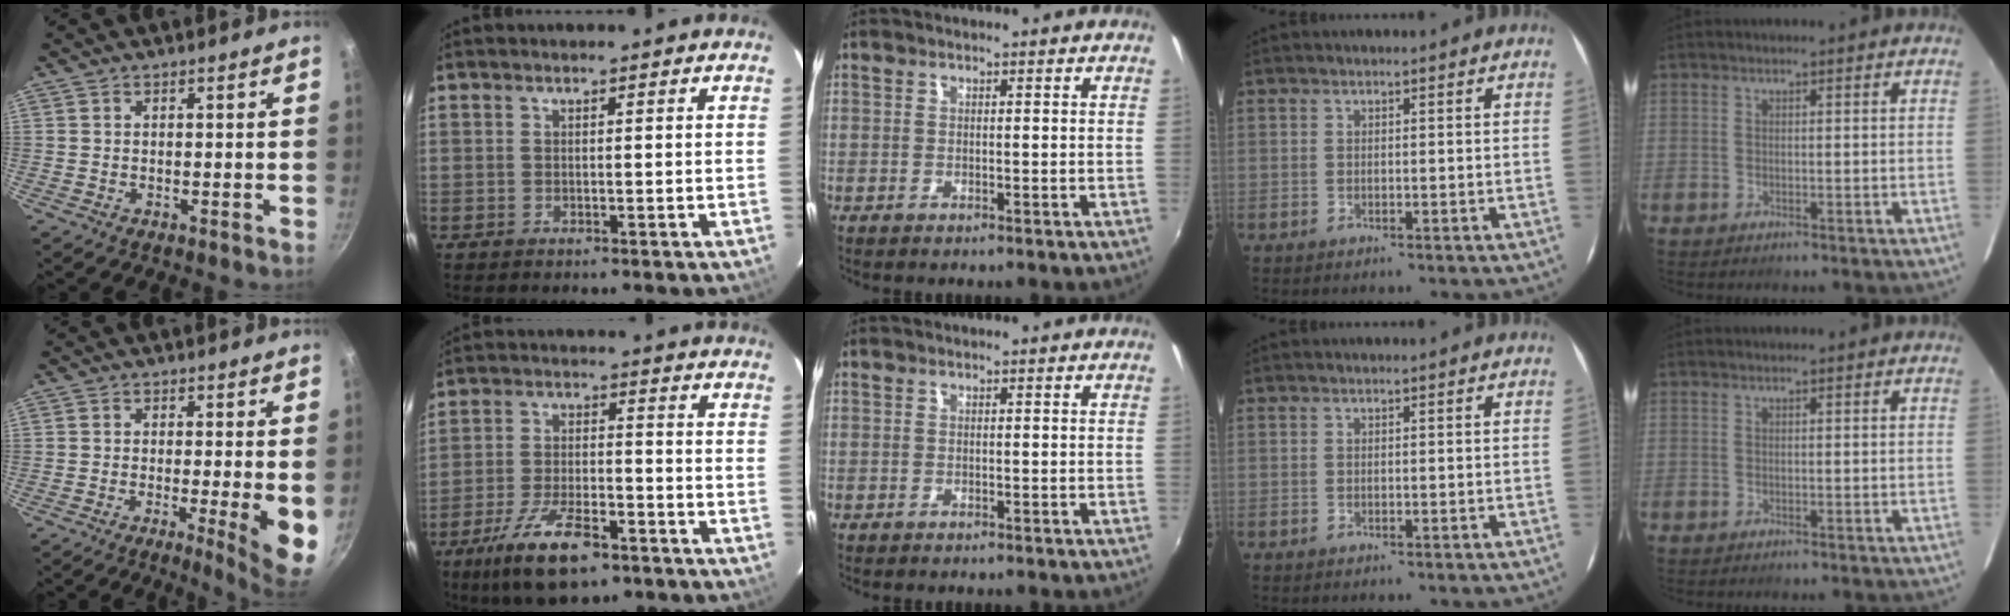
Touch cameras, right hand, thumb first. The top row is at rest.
{"thumb": {"total": 7.9, "force": [-1.1, 1.0, 7.7], "torque": [-0.104, -0.017, -0.014]}, "index": {"total": 13.3, "force": [-8.4, 4.7, 9.1], "torque": [-0.195, -0.022, -0.148]}}